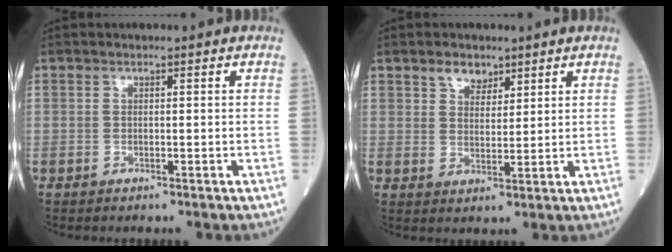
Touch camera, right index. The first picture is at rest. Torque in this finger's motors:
{"motor_torque": [0.00, 0.09, 0.15, 0.00]}